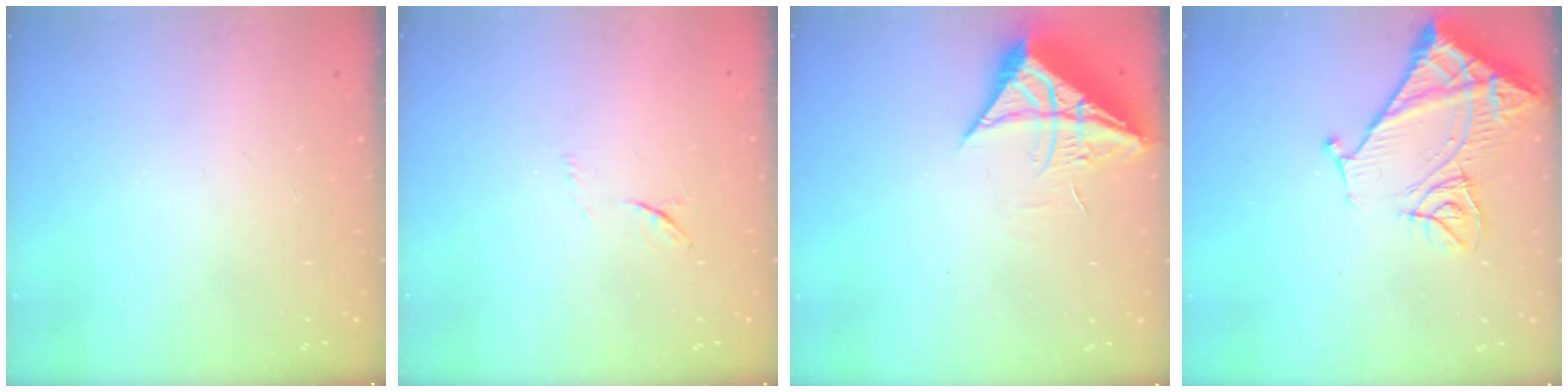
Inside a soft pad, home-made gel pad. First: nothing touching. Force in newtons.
{"total": 4.2, "press": 4.0, "slide": 1.4}
{"total": 10.0, "press": 9.9, "slide": 1.0}
{"total": 14.3, "press": 14.2, "slide": 1.8}